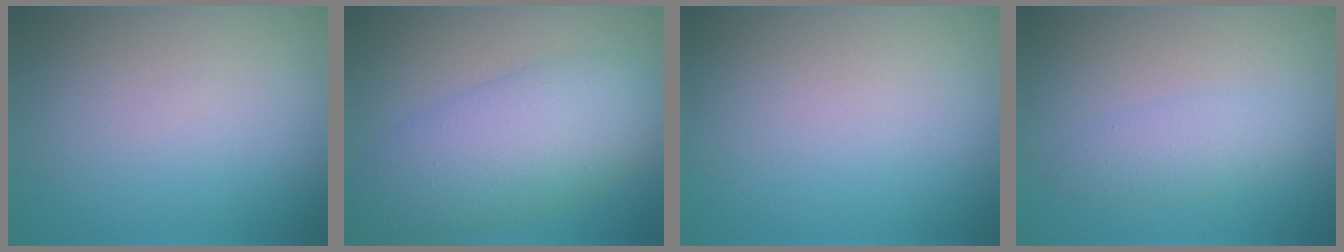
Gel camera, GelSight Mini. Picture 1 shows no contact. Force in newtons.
{"total": 8.3, "press": 8.3, "slide": 0.0}
{"total": 0.0}
{"total": 2.3, "press": 2.3, "slide": 0.1}